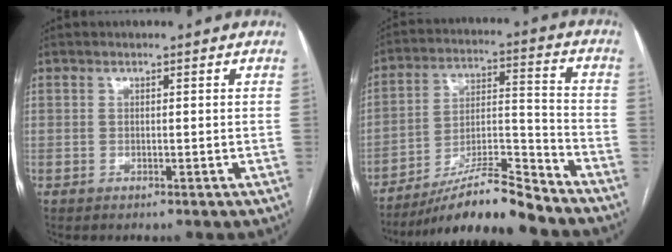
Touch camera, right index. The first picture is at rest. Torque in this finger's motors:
{"motor_torque": [0.18, -0.37, 0.02, -0.01]}